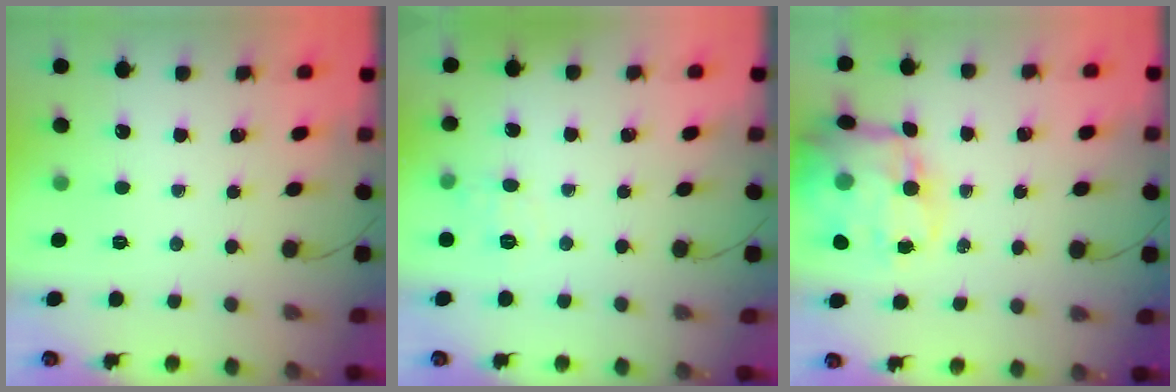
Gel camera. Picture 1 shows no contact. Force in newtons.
{"total": 6.2, "press": 6.0, "slide": 1.6}
{"total": 18.7, "press": 18.2, "slide": 4.2}